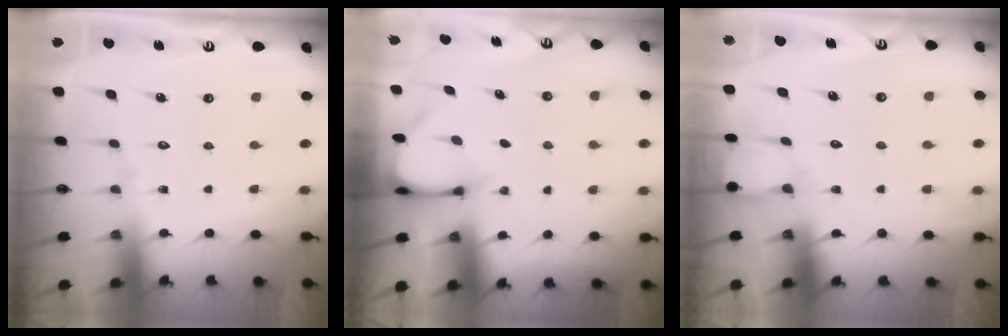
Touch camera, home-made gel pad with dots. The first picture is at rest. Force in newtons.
{"total": 3.4, "press": 3.3, "slide": 0.3}
{"total": 6.3, "press": 6.3, "slide": 0.6}